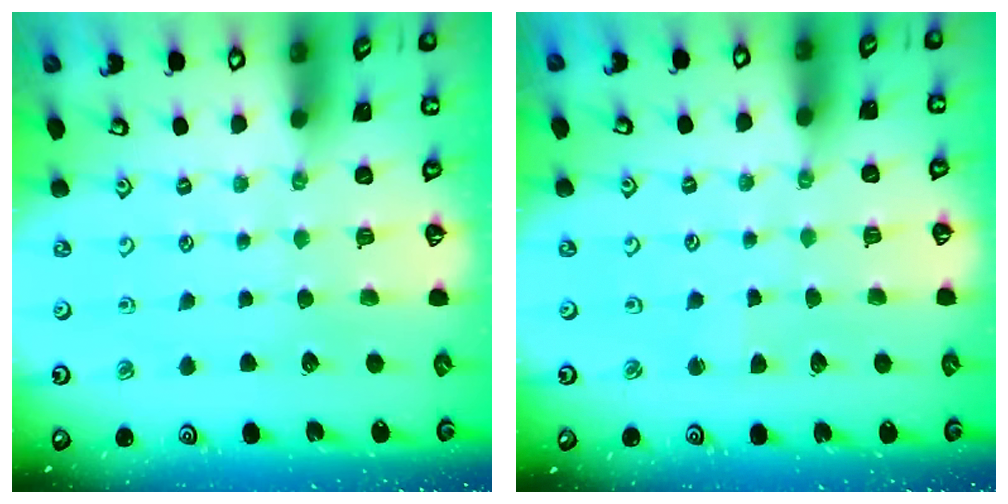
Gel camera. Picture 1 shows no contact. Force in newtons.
{"total": 2.2, "press": 2.2, "slide": 0.3}